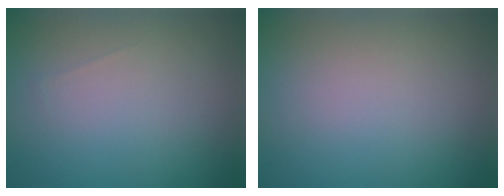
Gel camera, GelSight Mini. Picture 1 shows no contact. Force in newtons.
{"total": 0.0}